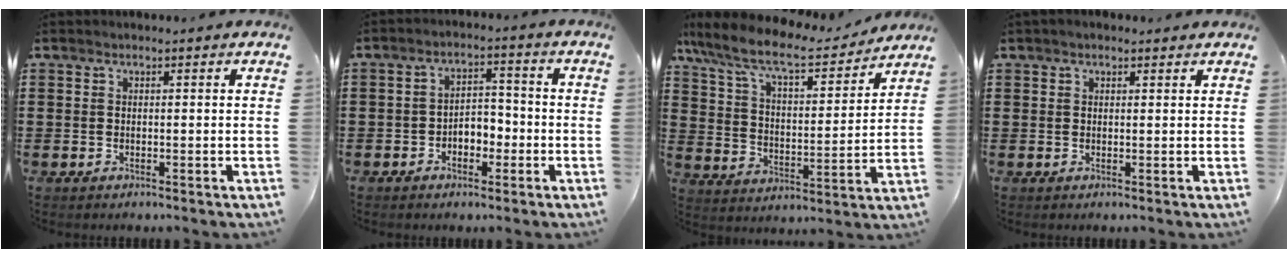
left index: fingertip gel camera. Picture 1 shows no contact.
{"total": 3.5, "force": [-2.0, 2.3, 1.8], "torque": [-0.038, 0.008, -0.042]}
{"total": 9.8, "force": [8.2, 1.7, 5.1], "torque": [-0.130, -0.043, 0.138]}
{"total": 1.0, "force": [0.8, 0.5, 0.5], "torque": [-0.010, 0.005, 0.014]}